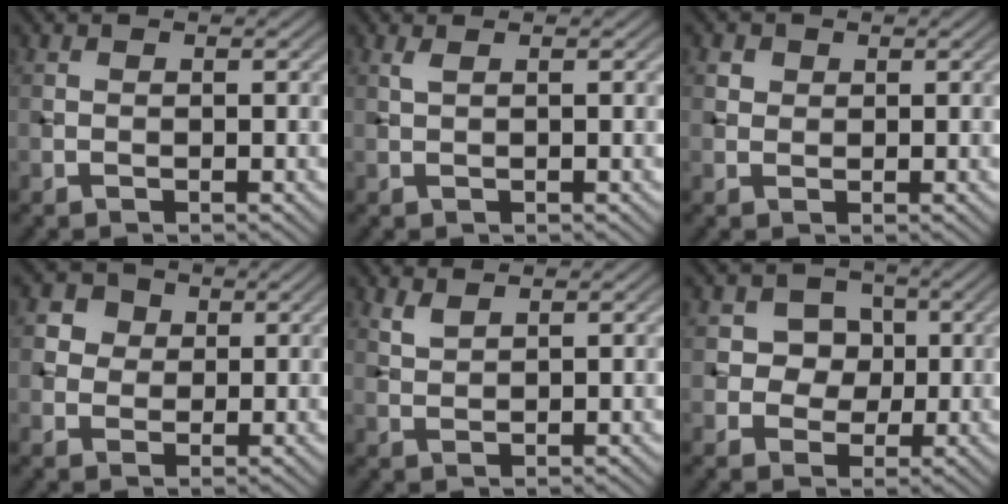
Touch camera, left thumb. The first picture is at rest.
{"total": 0.9, "force": [0.5, 0.1, 0.7], "torque": [-0.020, 0.006, 0.010]}
{"total": 1.6, "force": [0.8, 1.3, 0.5], "torque": [-0.011, -0.006, 0.015]}
{"total": 4.0, "force": [1.5, 3.4, 1.4], "torque": [-0.042, -0.004, 0.025]}
{"total": 1.8, "force": [1.5, 0.4, 0.9], "torque": [-0.030, 0.002, 0.035]}
{"total": 5.2, "force": [1.0, 4.8, 1.9], "torque": [-0.029, 0.008, 0.005]}